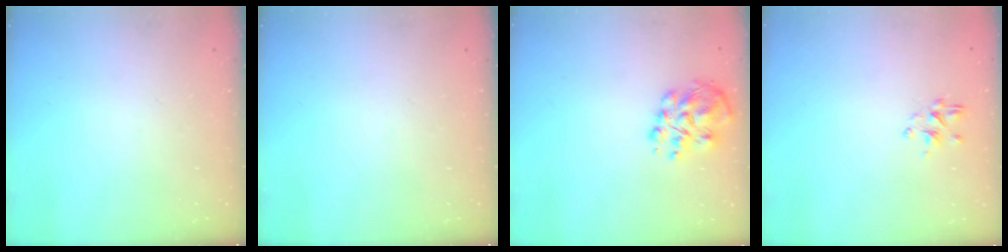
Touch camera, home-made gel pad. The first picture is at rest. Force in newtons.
{"total": 0.0}
{"total": 9.3, "press": 9.1, "slide": 1.5}
{"total": 2.3, "press": 2.1, "slide": 0.7}